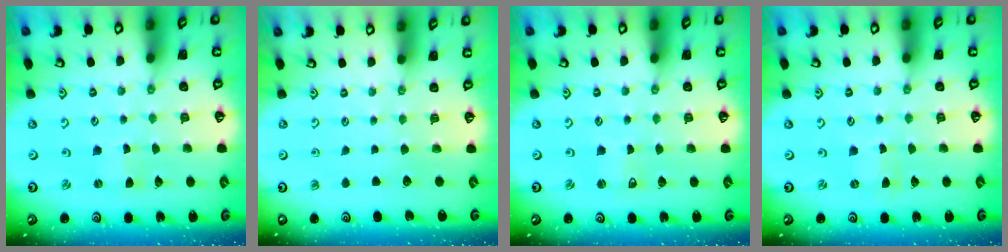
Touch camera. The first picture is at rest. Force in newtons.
{"total": 0.0}
{"total": 1.4, "press": 1.4, "slide": 0.0}
{"total": 0.0}